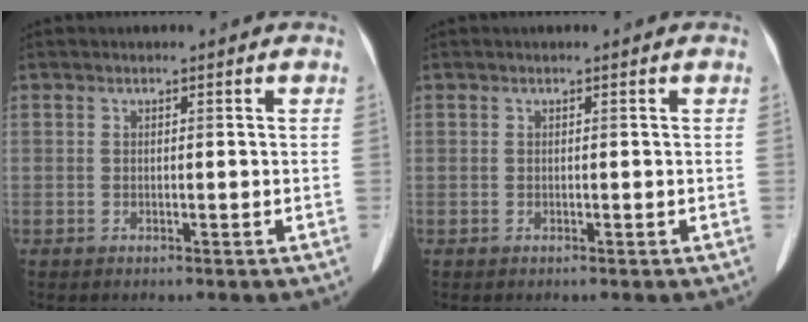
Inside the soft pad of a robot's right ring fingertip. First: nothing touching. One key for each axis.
{"total": 0.0}